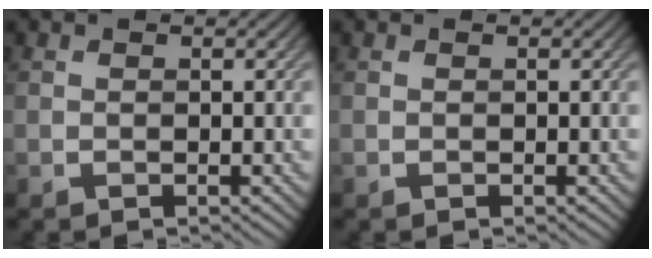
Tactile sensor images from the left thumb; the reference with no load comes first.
{"total": 0.0}